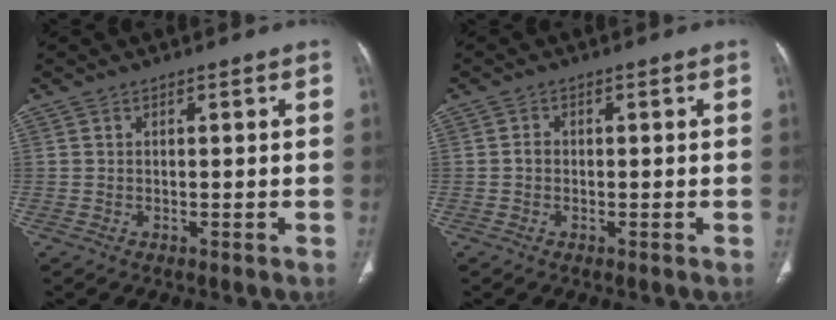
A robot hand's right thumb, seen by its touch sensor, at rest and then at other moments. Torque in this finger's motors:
{"motor_torque": [0.65, 0.63, 0.58, -0.39, -0.03]}